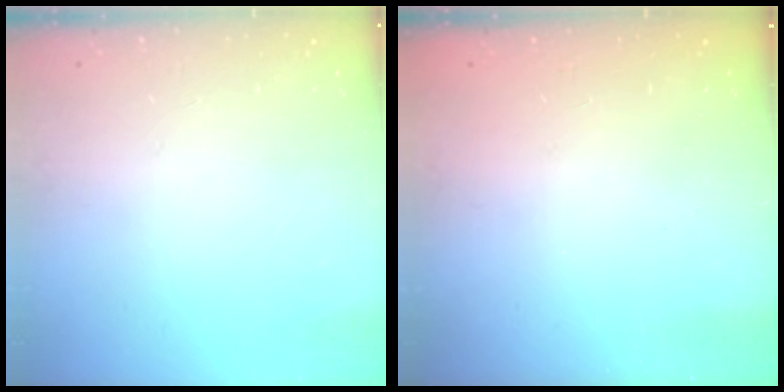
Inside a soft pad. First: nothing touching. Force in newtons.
{"total": 2.3, "press": 2.2, "slide": 0.7}